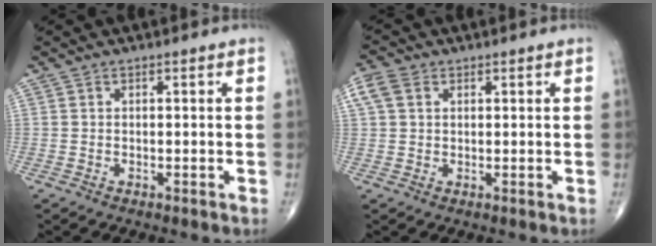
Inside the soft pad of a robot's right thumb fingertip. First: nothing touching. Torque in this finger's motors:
{"motor_torque": [-0.37, 0.43, 0.29, 0.02, 0.05]}